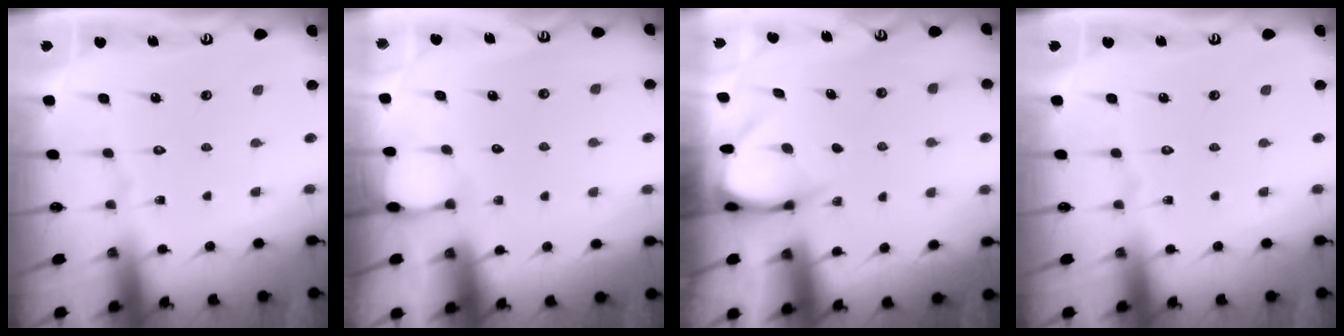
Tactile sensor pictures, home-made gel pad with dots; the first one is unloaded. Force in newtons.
{"total": 2.3, "press": 2.3, "slide": 0.3}
{"total": 3.7, "press": 3.7, "slide": 0.3}
{"total": 0.0}